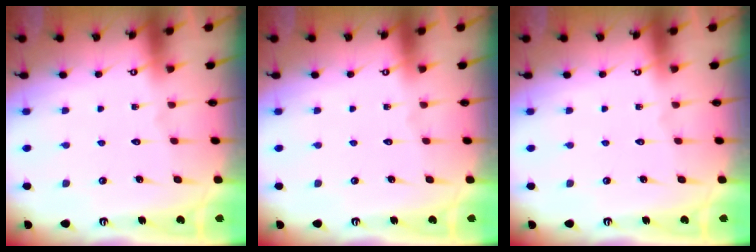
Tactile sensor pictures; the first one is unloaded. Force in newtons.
{"total": 0.0}
{"total": 0.0}